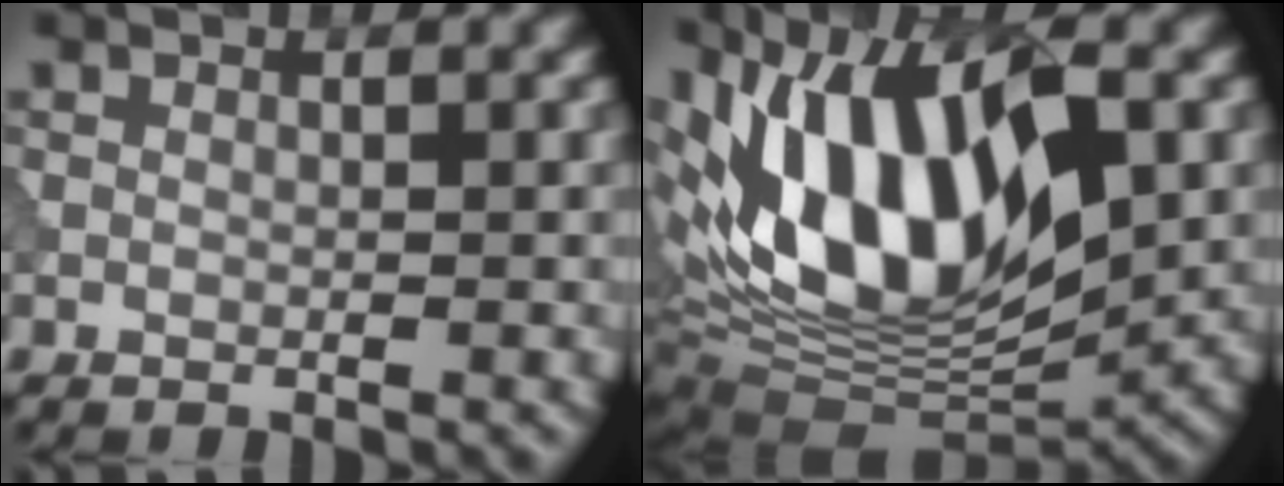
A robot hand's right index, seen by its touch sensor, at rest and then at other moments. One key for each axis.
{"total": 14.2, "fx": 2.7, "fy": 7.2, "fz": 11.9, "tx": -0.217, "ty": 0.006, "tz": 0.040}